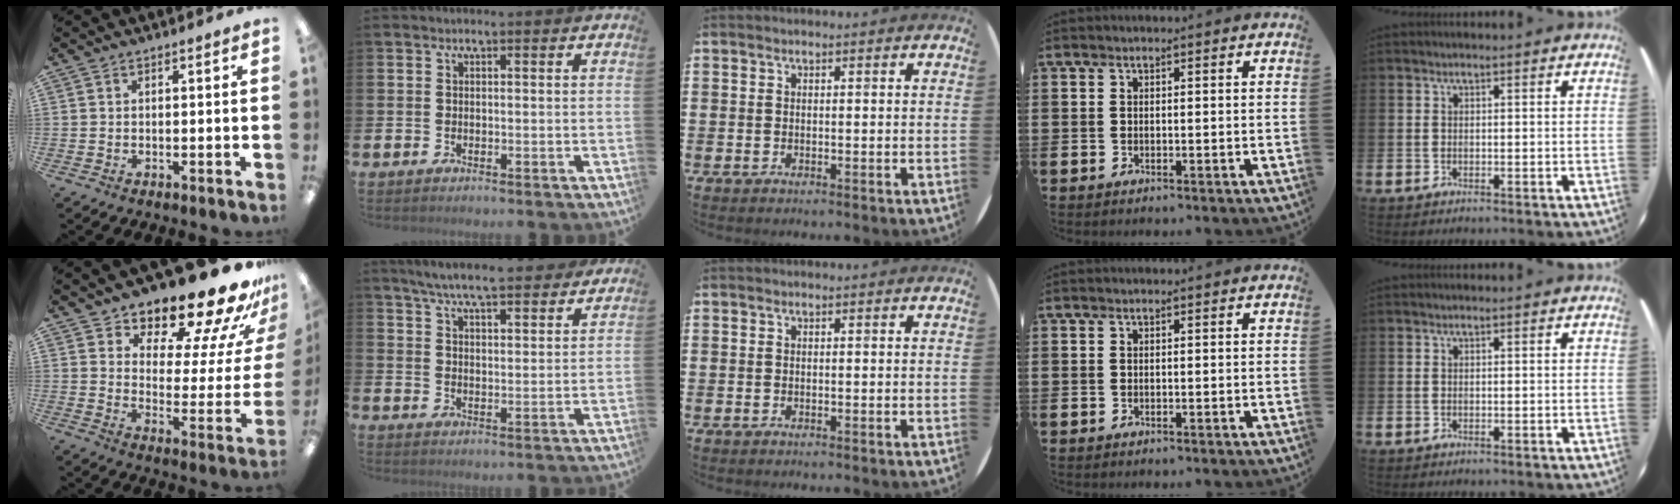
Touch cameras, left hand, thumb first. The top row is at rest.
{"thumb": {"total": 17.7, "force": [15.1, 4.9, 7.8], "torque": [-0.111, -0.122, 0.247]}, "index": {"total": 6.9, "force": [6.5, 0.8, 2.1], "torque": [-0.051, -0.035, 0.113]}}